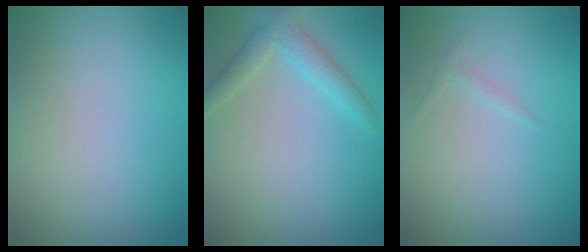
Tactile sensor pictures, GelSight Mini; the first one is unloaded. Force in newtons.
{"total": 2.6, "press": 2.6, "slide": 0.1}
{"total": 0.5, "press": 0.5, "slide": 0.1}